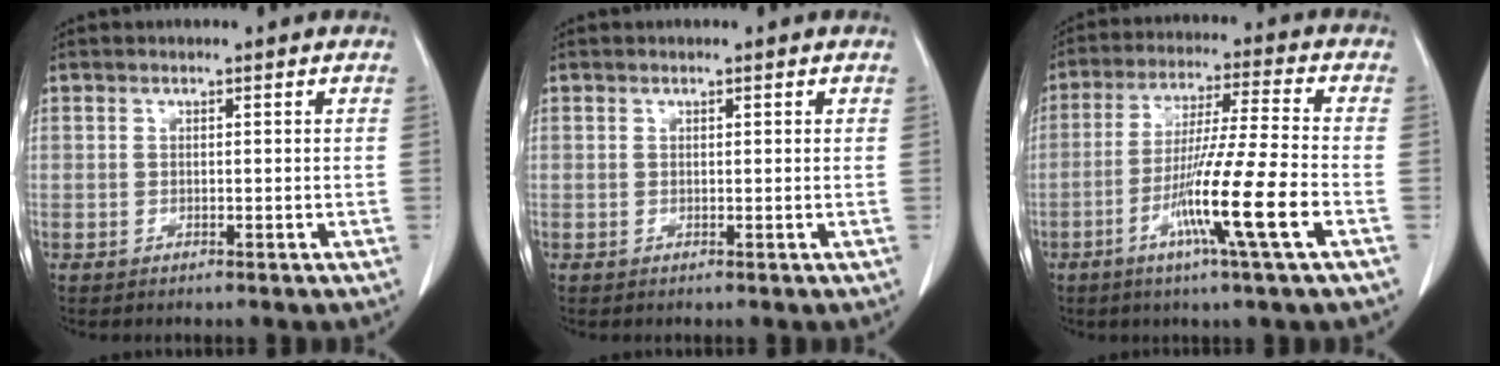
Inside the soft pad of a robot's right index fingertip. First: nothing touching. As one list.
[{"total": 0.0}, {"total": 13.0, "force": [-4.9, -1.5, 12.0], "torque": [-0.221, -0.019, -0.093]}]